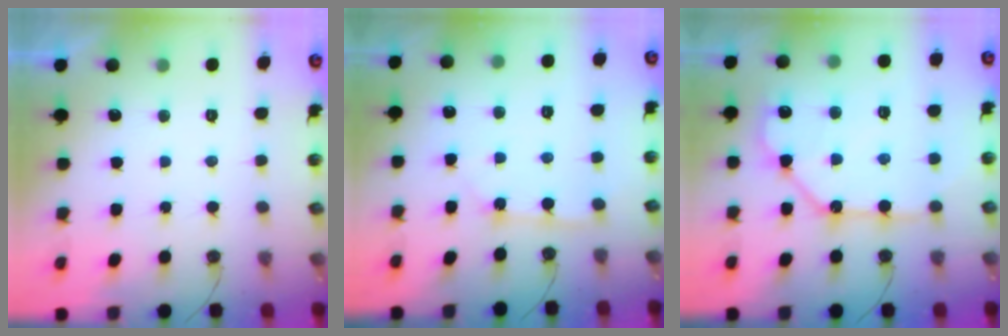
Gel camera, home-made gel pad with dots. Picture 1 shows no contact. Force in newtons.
{"total": 2.6, "press": 2.6, "slide": 0.0}
{"total": 13.3, "press": 13.3, "slide": 1.0}